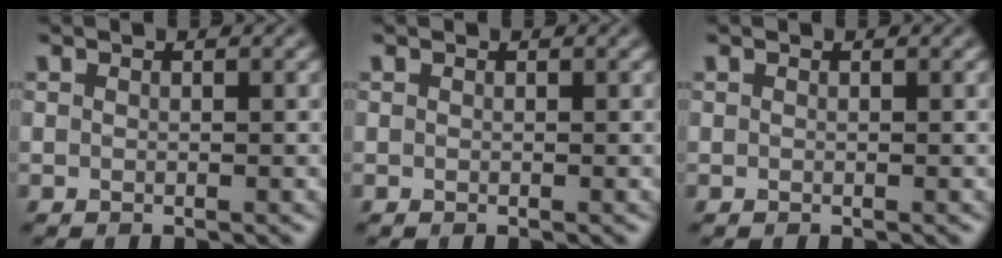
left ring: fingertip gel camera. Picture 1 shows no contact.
{"total": 0.0}
{"total": 0.0}